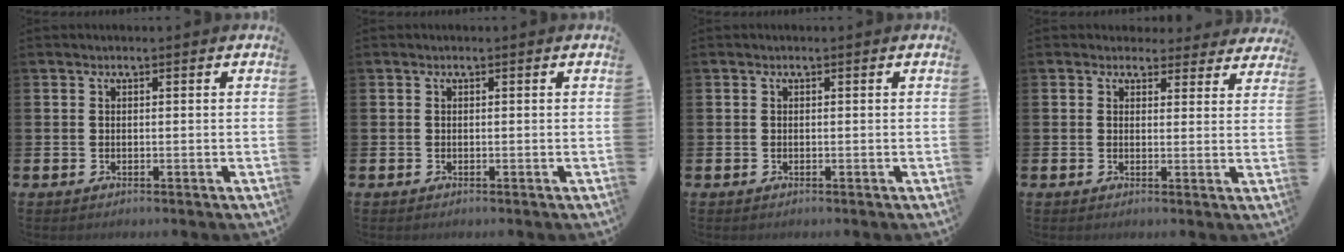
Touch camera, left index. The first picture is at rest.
{"total": 0.0}
{"total": 0.0}
{"total": 3.2, "force": [2.9, 1.4, 0.0], "torque": [0.003, -0.014, 0.048]}